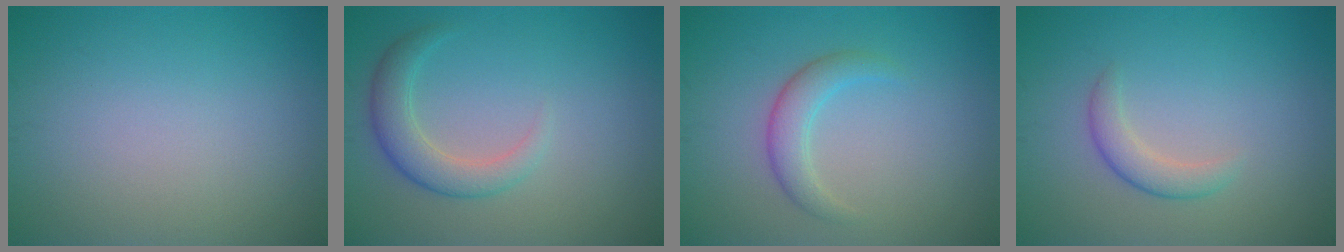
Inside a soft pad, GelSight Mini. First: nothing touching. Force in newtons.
{"total": 3.2, "press": 3.2, "slide": 0.2}
{"total": 2.7, "press": 2.7, "slide": 0.1}
{"total": 2.1, "press": 2.1, "slide": 0.0}